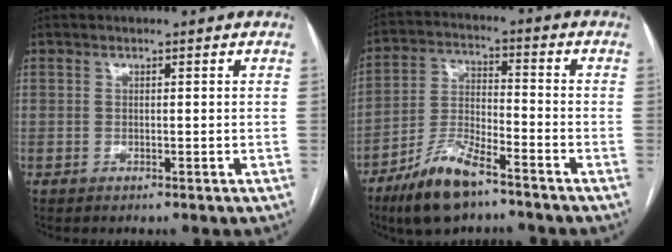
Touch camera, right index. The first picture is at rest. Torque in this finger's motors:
{"motor_torque": [0.84, -0.90, 0.43, 0.10]}